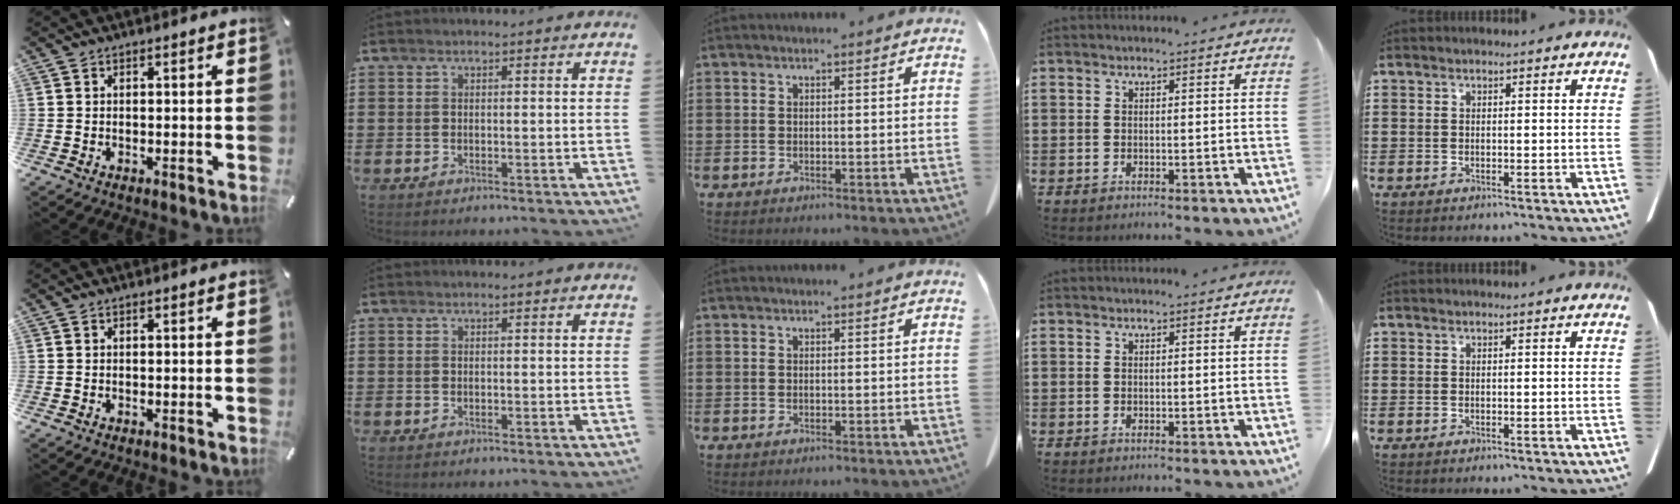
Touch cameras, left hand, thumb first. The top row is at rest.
{}